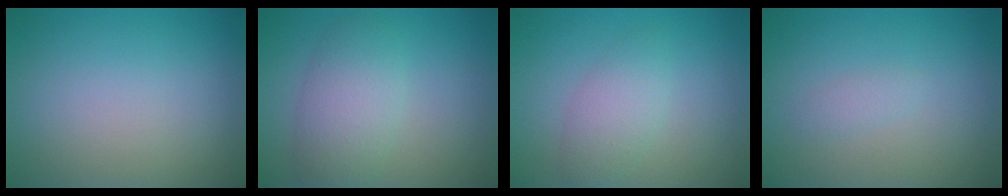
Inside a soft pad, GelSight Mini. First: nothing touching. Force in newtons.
{"total": 4.2, "press": 4.2, "slide": 0.3}
{"total": 2.7, "press": 2.7, "slide": 0.1}
{"total": 0.8, "press": 0.8, "slide": 0.1}